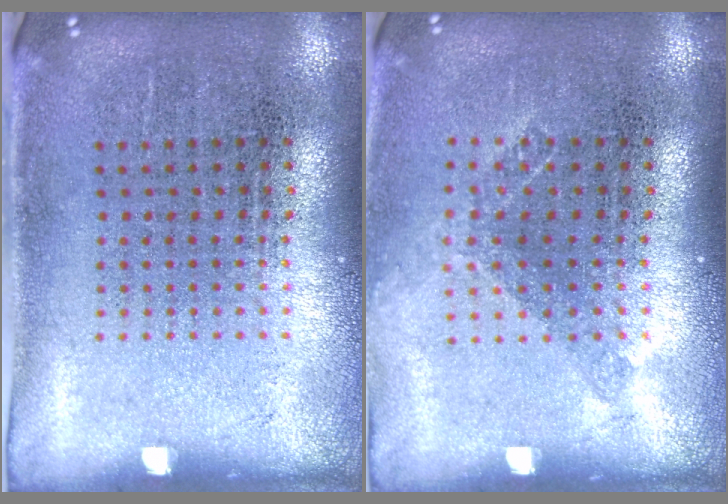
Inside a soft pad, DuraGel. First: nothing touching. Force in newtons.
{"total": 1.2, "press": 0.9, "slide": 0.7}